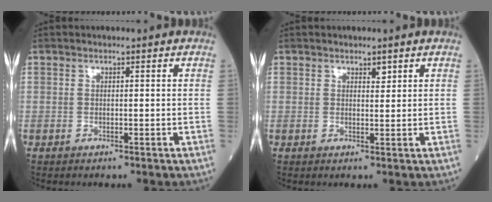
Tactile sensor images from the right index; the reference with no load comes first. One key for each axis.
{"total": 1.2, "fx": 0.8, "fy": 0.4, "fz": 0.7, "tx": -0.009, "ty": -0.002, "tz": 0.013}